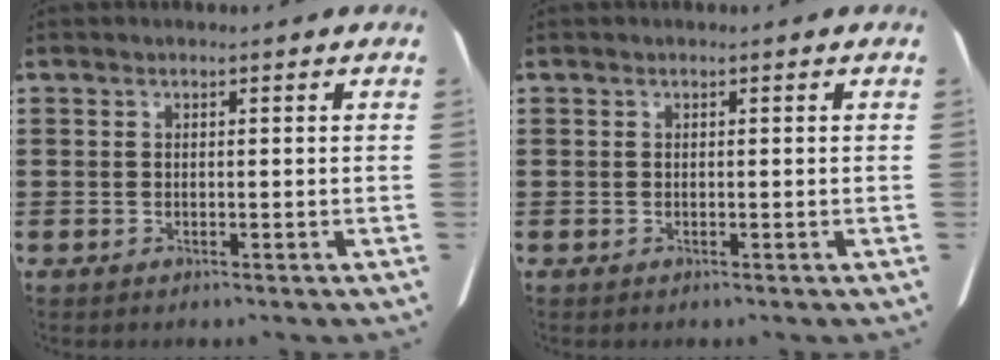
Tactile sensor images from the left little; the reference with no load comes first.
{"total": 0.0}